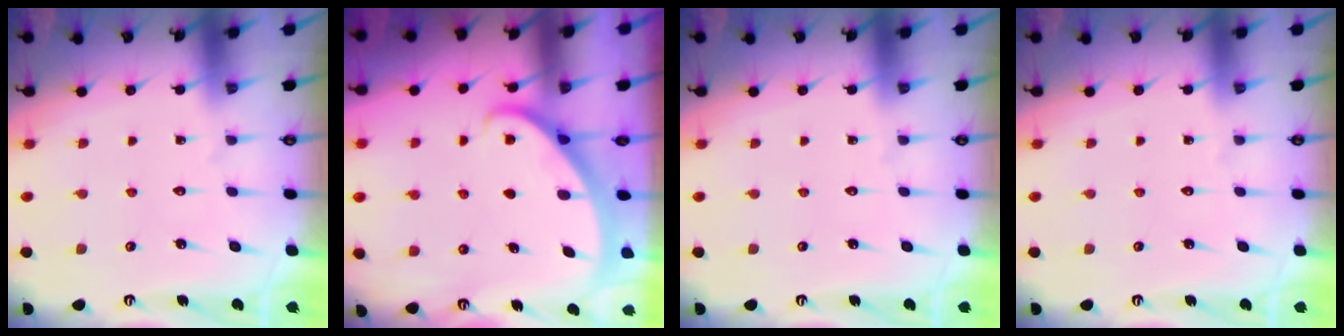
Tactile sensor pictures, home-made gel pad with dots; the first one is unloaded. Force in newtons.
{"total": 2.1, "press": 2.1, "slide": 0.2}
{"total": 0.0}
{"total": 0.0}